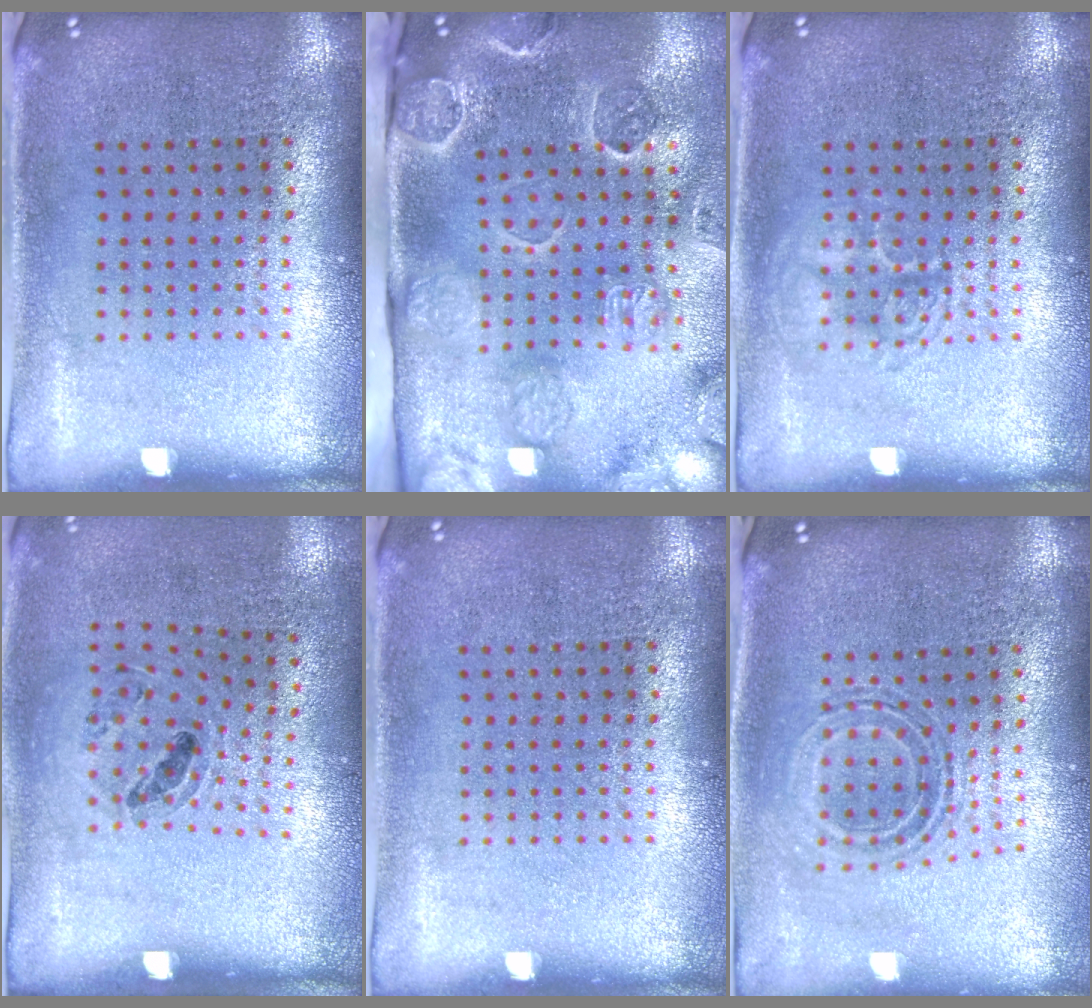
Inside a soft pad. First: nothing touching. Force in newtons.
{"total": 3.3, "press": 3.2, "slide": 0.9}
{"total": 1.9, "press": 1.9, "slide": 0.3}
{"total": 1.0, "press": 0.9, "slide": 0.5}
{"total": 0.0}
{"total": 0.8, "press": 0.8, "slide": 0.1}